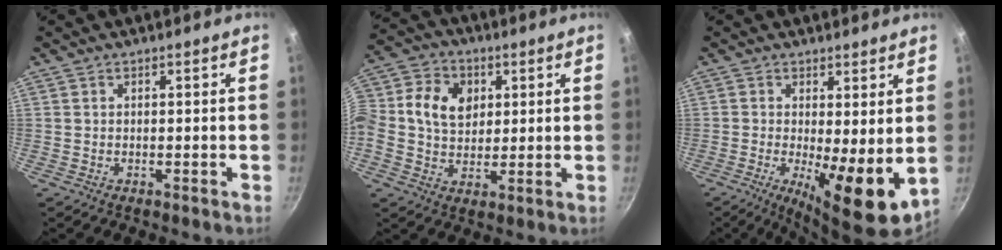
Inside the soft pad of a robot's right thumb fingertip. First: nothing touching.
{"total": 14.4, "force": [2.6, 11.3, 8.6], "torque": [-0.167, 0.020, 0.033]}
{"total": 10.7, "force": [-0.6, 3.2, 10.2], "torque": [-0.148, -0.022, -0.004]}